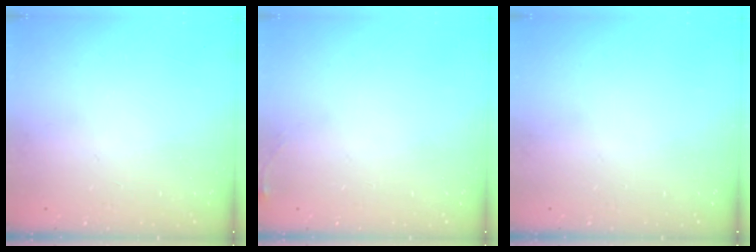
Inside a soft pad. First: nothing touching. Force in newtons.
{"total": 3.7, "press": 3.7, "slide": 0.5}
{"total": 0.0}